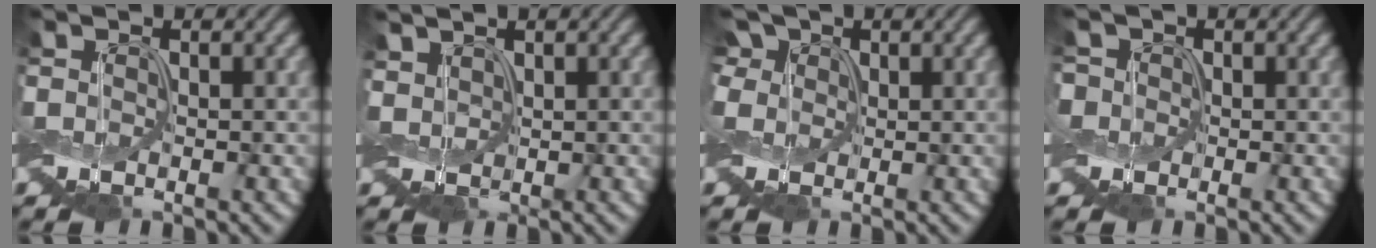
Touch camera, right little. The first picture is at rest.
{"total": 1.8, "force": [1.0, 1.2, 1.0], "torque": [-0.029, 0.008, 0.015]}
{"total": 3.1, "force": [1.8, 2.3, 1.0], "torque": [-0.035, 0.005, 0.037]}
{"total": 1.5, "force": [0.0, 1.5, 0.2], "torque": [-0.008, 0.008, -0.009]}